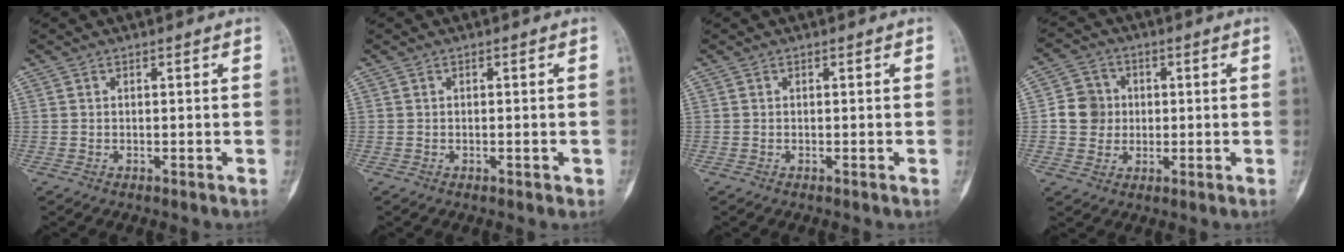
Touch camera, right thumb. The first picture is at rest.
{"total": 0.9, "force": [-0.3, 0.5, 0.7], "torque": [-0.005, 0.003, -0.004]}
{"total": 0.0}
{"total": 6.8, "force": [0.0, 6.4, 2.2], "torque": [-0.005, 0.009, -0.008]}